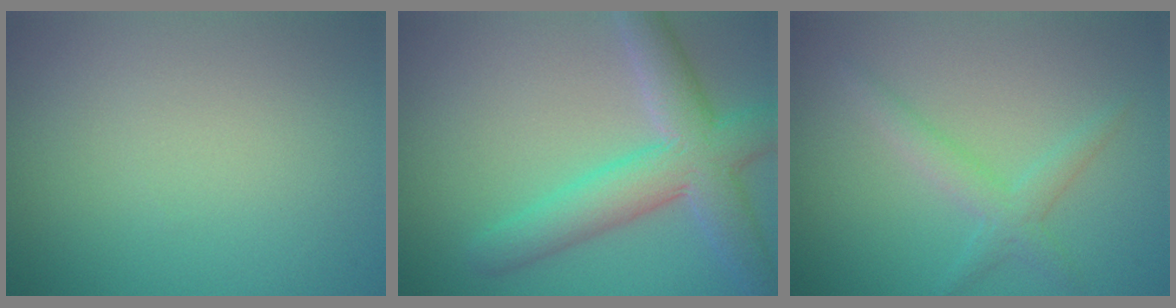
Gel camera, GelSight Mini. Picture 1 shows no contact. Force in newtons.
{"total": 6.3, "press": 6.3, "slide": 0.3}
{"total": 2.2, "press": 2.2, "slide": 0.2}